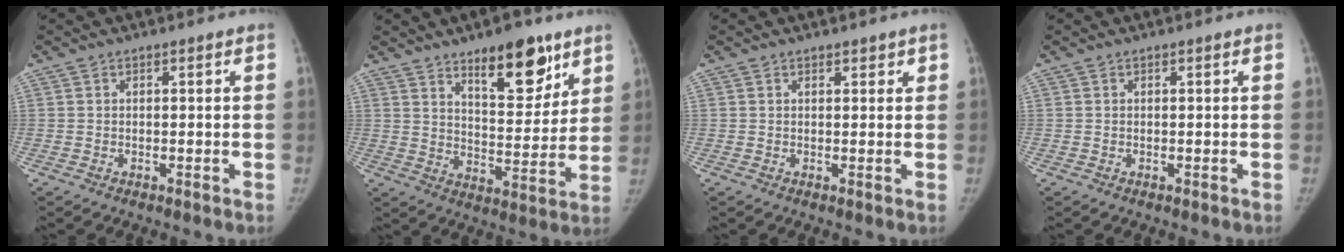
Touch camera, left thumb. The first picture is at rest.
{"total": 14.4, "force": [9.2, 5.6, 9.5], "torque": [-0.096, -0.059, 0.145]}
{"total": 1.5, "force": [1.2, 0.7, 0.7], "torque": [-0.001, -0.005, 0.013]}
{"total": 0.0}